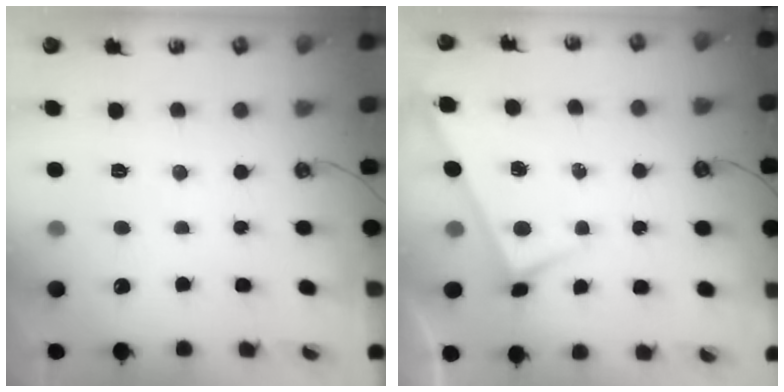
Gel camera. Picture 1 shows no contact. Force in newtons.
{"total": 3.3, "press": 3.3, "slide": 0.3}